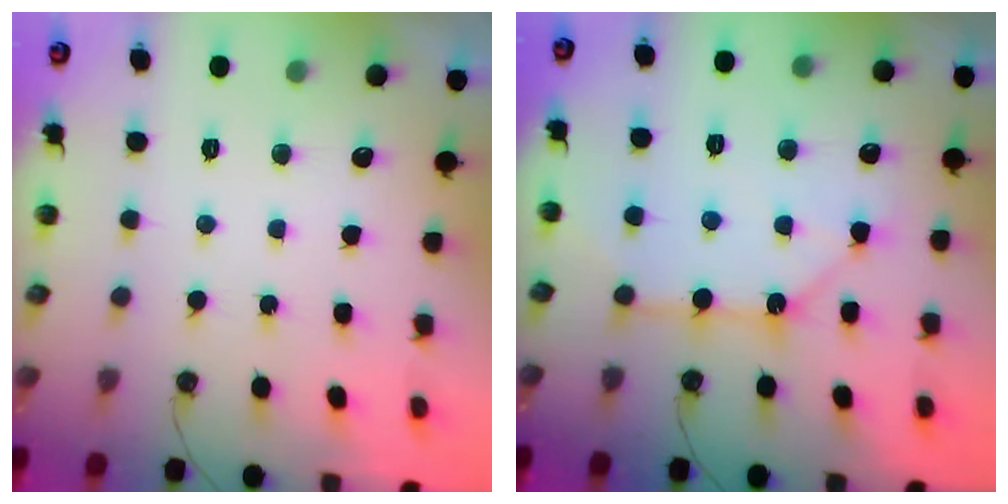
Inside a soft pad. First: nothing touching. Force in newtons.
{"total": 11.7, "press": 11.6, "slide": 1.2}